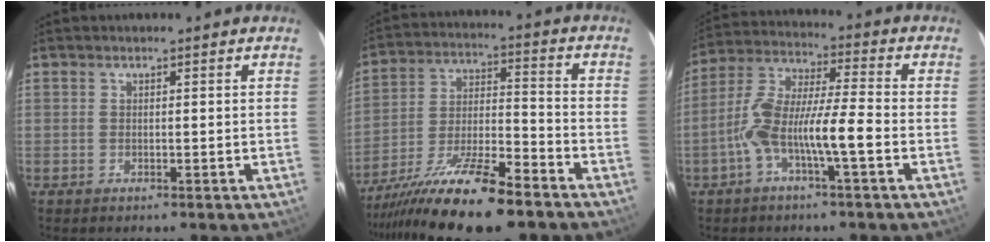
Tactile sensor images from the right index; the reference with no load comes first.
{"total": 16.1, "force": [-12.5, 1.8, 10.0], "torque": [-0.192, -0.018, -0.223]}
{"total": 11.0, "force": [-3.8, 1.1, 10.3], "torque": [-0.211, 0.022, -0.074]}